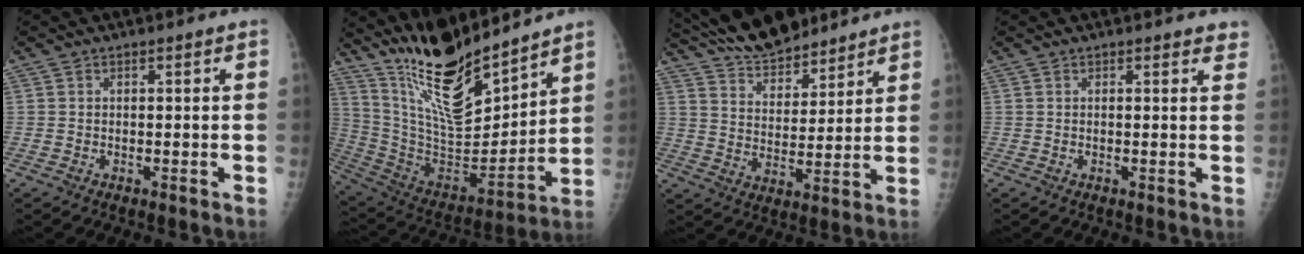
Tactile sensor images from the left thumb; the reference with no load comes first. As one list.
[{"total": 19.8, "force": [16.2, 4.8, 10.4], "torque": [-0.144, -0.111, 0.304]}, {"total": 15.0, "force": [13.2, 4.9, 5.2], "torque": [-0.053, -0.053, 0.227]}, {"total": 2.0, "force": [1.7, 0.6, 0.8], "torque": [0.004, -0.005, 0.010]}]